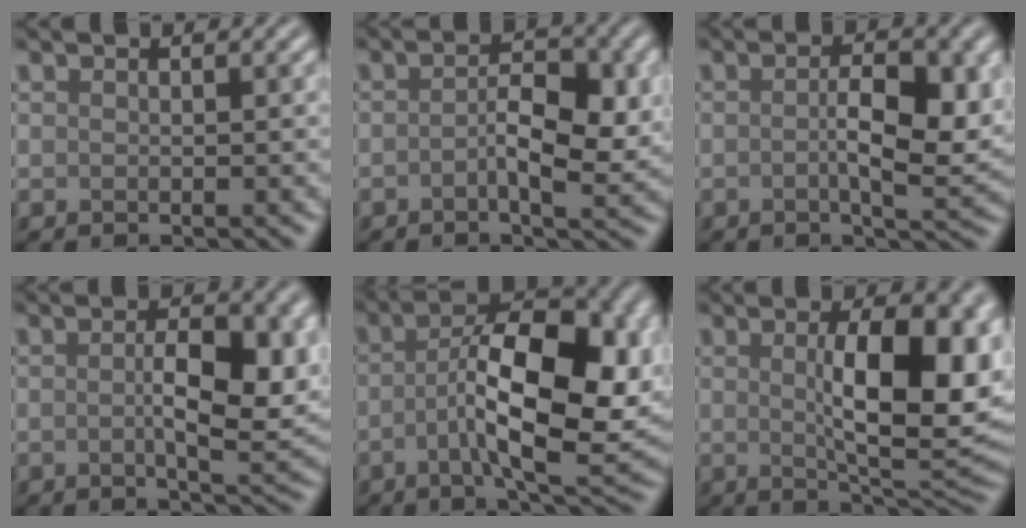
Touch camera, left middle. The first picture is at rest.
{"total": 4.7, "force": [-0.5, 1.9, 4.3], "torque": [-0.071, -0.003, -0.011]}
{"total": 5.7, "force": [0.0, 1.8, 5.4], "torque": [-0.088, -0.006, 0.000]}
{"total": 6.1, "force": [0.1, 2.0, 5.8], "torque": [-0.092, -0.006, 0.001]}
{"total": 11.3, "force": [-0.9, 4.2, 10.5], "torque": [-0.162, 0.007, -0.019]}
{"total": 10.5, "force": [1.1, 3.5, 9.9], "torque": [-0.137, -0.003, 0.023]}